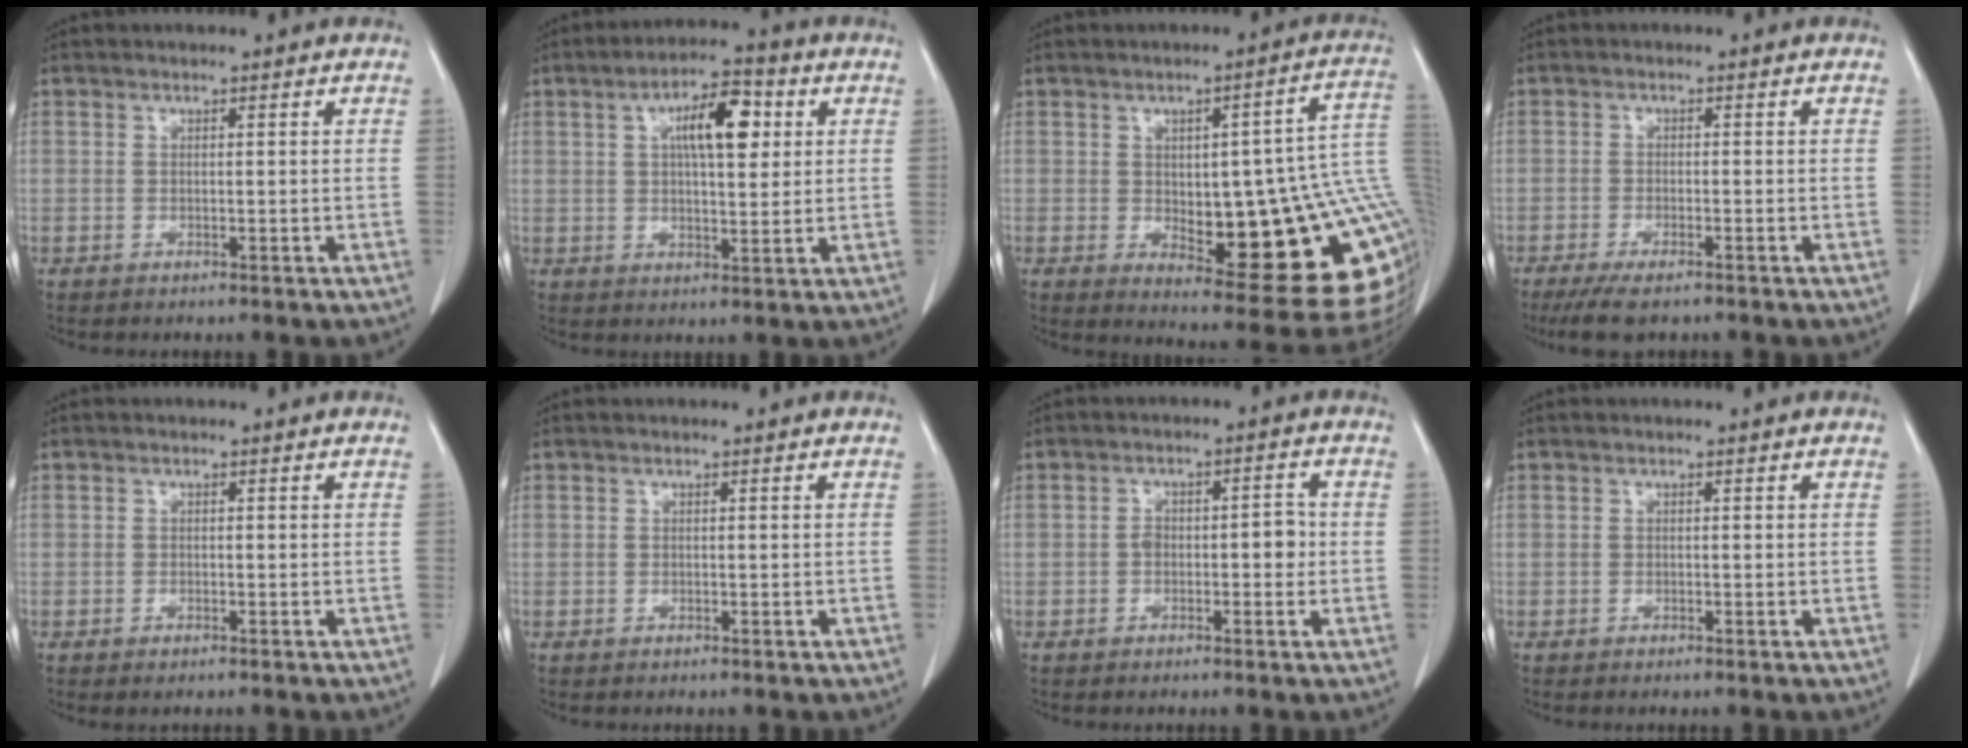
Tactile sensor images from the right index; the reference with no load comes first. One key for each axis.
{"total": 9.0, "fx": 2.8, "fy": 3.0, "fz": 8.0, "tx": -0.132, "ty": 0.017, "tz": 0.043}
{"total": 23.1, "fx": -0.8, "fy": 6.7, "fz": 22.1, "tx": -0.200, "ty": 0.020, "tz": 0.012}
{"total": 5.4, "fx": -4.1, "fy": 1.1, "fz": 3.3, "tx": -0.059, "ty": -0.013, "tz": -0.069}
{"total": 0.7, "fx": -0.5, "fy": 0.2, "fz": 0.5, "tx": -0.008, "ty": -0.002, "tz": -0.006}
{"total": 0.0}
{"total": 4.4, "fx": -0.6, "fy": 2.2, "fz": 3.7, "tx": -0.049, "ty": 0.020, "tz": -0.009}
{"total": 0.0}